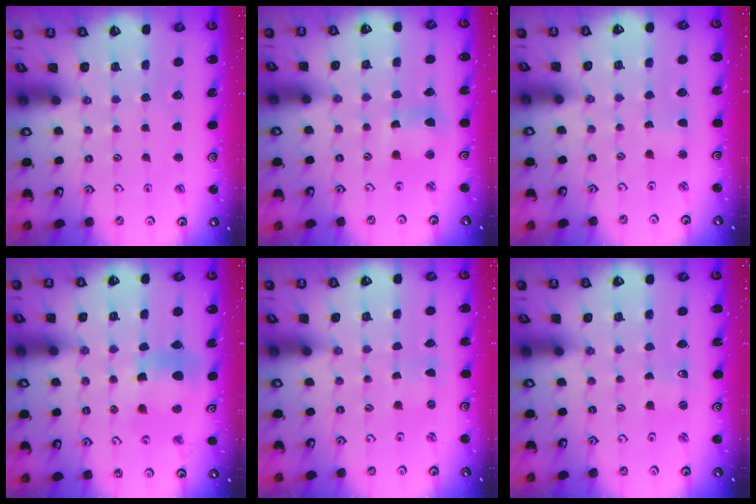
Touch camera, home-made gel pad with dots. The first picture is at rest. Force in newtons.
{"total": 6.9, "press": 6.8, "slide": 1.0}
{"total": 1.2, "press": 1.2, "slide": 0.2}
{"total": 12.6, "press": 12.5, "slide": 1.8}
{"total": 0.0}
{"total": 0.8, "press": 0.7, "slide": 0.2}